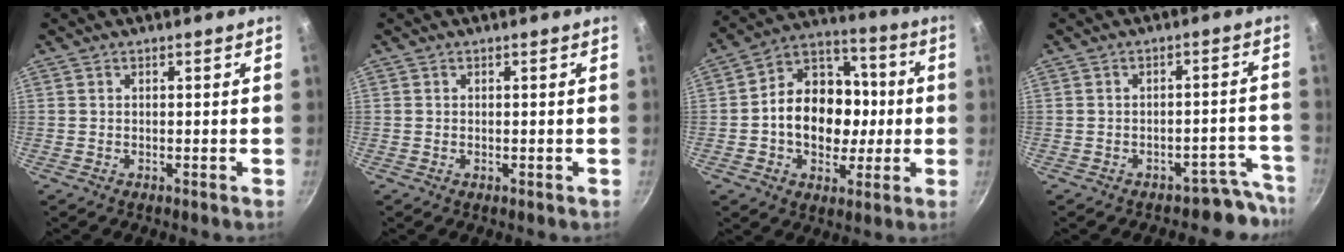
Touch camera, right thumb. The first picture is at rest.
{"total": 0.0}
{"total": 17.3, "force": [-1.2, 13.3, 11.0], "torque": [-0.135, 0.030, -0.031]}
{"total": 5.8, "force": [-5.1, 2.8, 0.4], "torque": [0.058, 0.070, -0.062]}